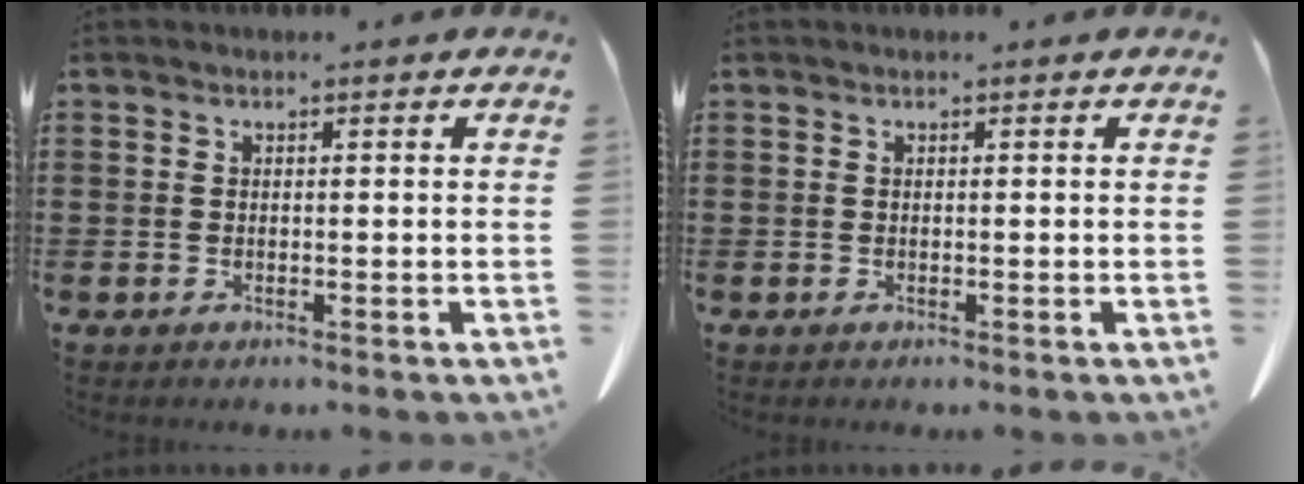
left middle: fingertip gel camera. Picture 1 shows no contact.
{"total": 0.0}